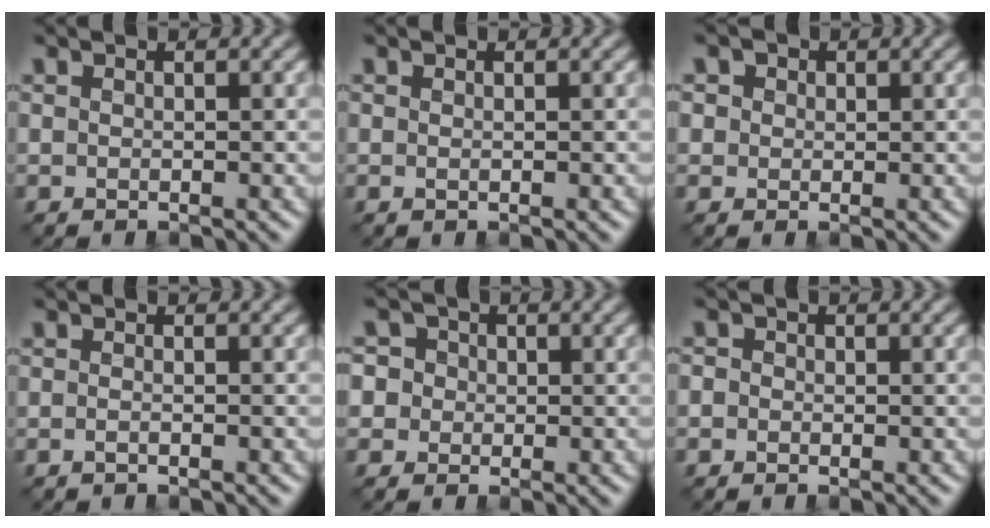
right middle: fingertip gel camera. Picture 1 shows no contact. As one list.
[{"total": 0.0}, {"total": 2.8, "force": [1.4, 2.1, 1.2], "torque": [-0.024, 0.014, 0.010]}, {"total": 0.7, "force": [-0.4, 0.0, 0.5], "torque": [-0.018, 0.000, -0.009]}, {"total": 5.0, "force": [1.1, 4.5, 1.8], "torque": [-0.029, 0.044, -0.011]}, {"total": 1.3, "force": [0.0, 1.2, 0.5], "torque": [0.002, 0.007, -0.012]}]